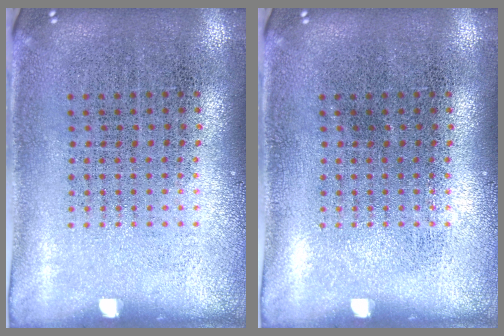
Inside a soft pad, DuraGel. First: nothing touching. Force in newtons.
{"total": 0.0}